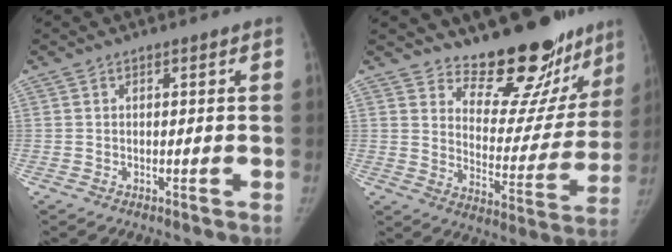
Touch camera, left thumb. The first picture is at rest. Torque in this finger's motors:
{"motor_torque": [0.22, 0.04, 0.31, -0.22, 0.05]}